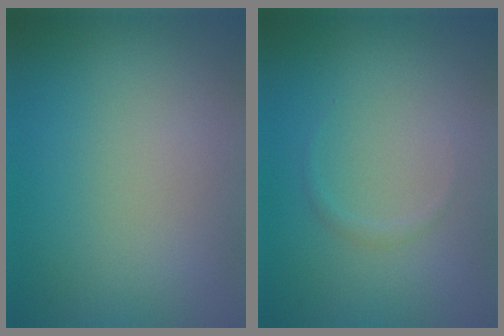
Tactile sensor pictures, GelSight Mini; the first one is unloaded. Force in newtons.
{"total": 0.6, "press": 0.6, "slide": 0.1}